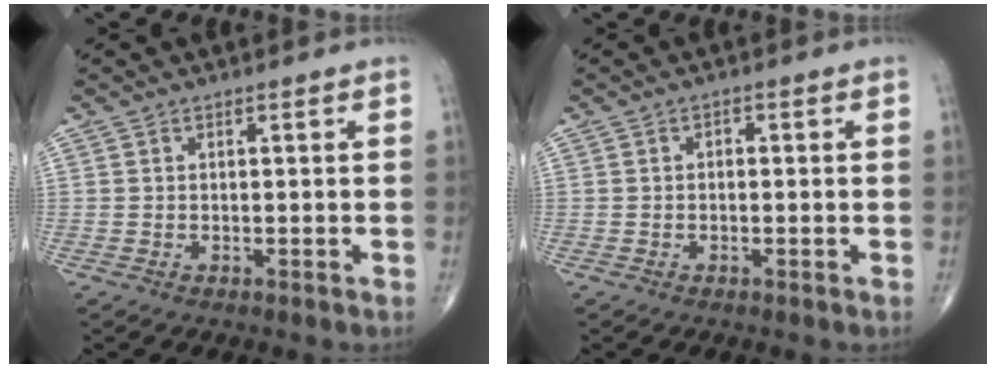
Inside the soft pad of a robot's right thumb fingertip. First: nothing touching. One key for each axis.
{"total": 0.8, "fx": -0.1, "fy": 0.6, "fz": 0.5, "tx": -0.003, "ty": 0.003, "tz": -0.005}